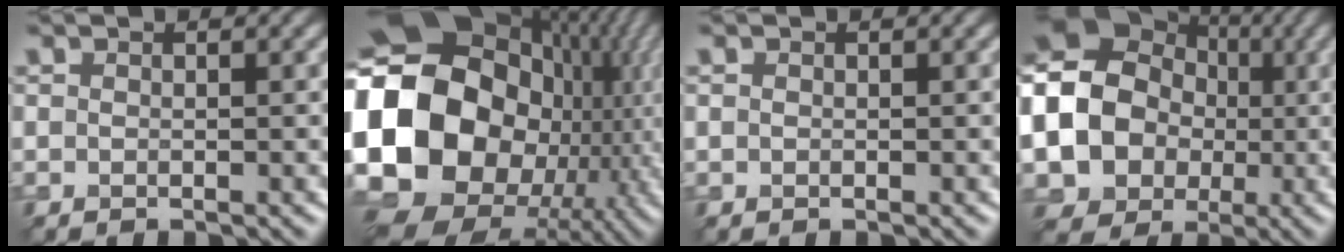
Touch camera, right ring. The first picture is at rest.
{"total": 22.7, "force": [-2.3, 18.6, 12.9], "torque": [-0.254, -0.009, -0.077]}
{"total": 0.0}
{"total": 19.2, "force": [-1.0, 17.5, 7.8], "torque": [-0.196, 0.008, -0.066]}